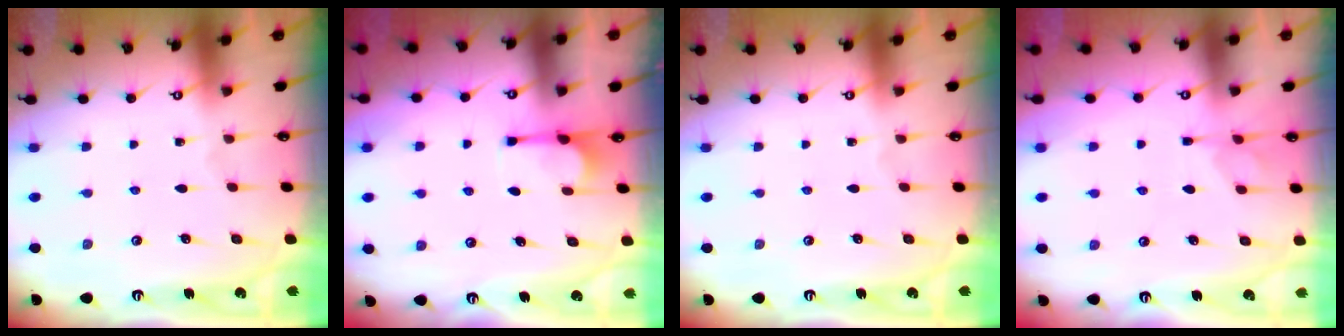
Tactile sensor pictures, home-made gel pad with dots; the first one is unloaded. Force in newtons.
{"total": 3.5, "press": 3.5, "slide": 0.6}
{"total": 0.0}
{"total": 1.3, "press": 0.6, "slide": 1.1}